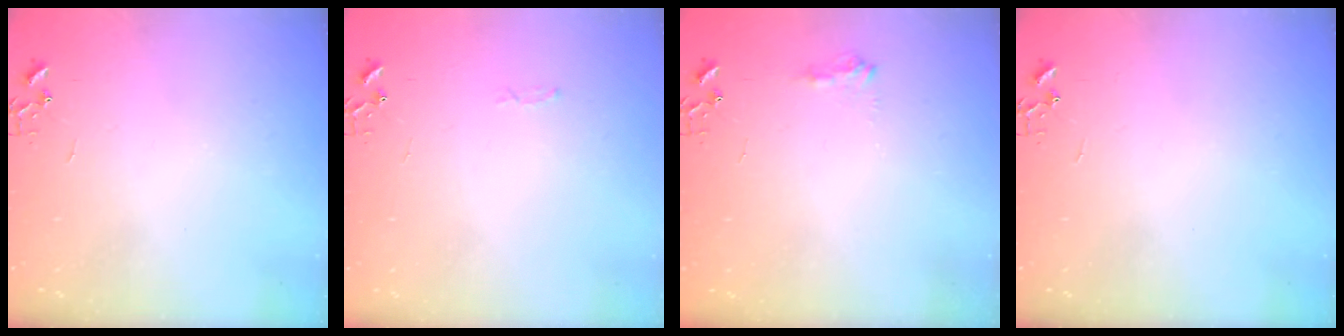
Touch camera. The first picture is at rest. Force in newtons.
{"total": 2.8, "press": 2.8, "slide": 0.4}
{"total": 8.4, "press": 8.4, "slide": 0.8}
{"total": 0.0}